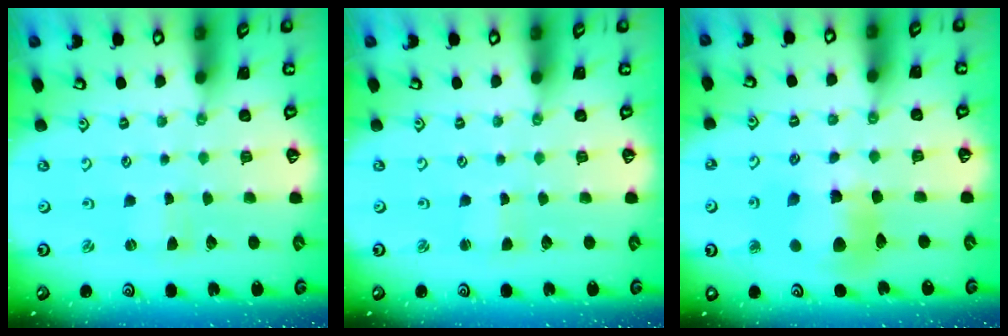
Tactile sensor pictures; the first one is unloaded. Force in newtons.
{"total": 1.7, "press": 1.7, "slide": 0.2}
{"total": 11.2, "press": 11.2, "slide": 1.4}